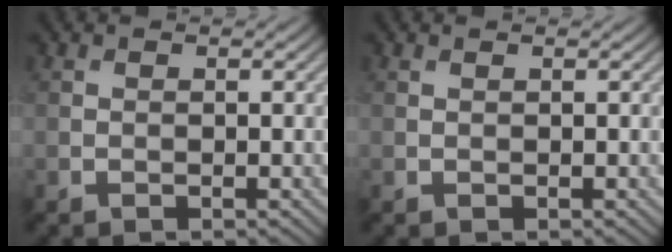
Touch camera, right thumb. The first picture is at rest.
{"total": 0.0}